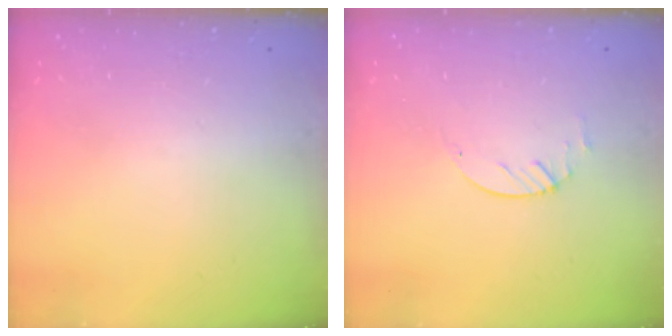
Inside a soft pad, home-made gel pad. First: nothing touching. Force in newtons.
{"total": 1.9, "press": 1.9, "slide": 0.3}